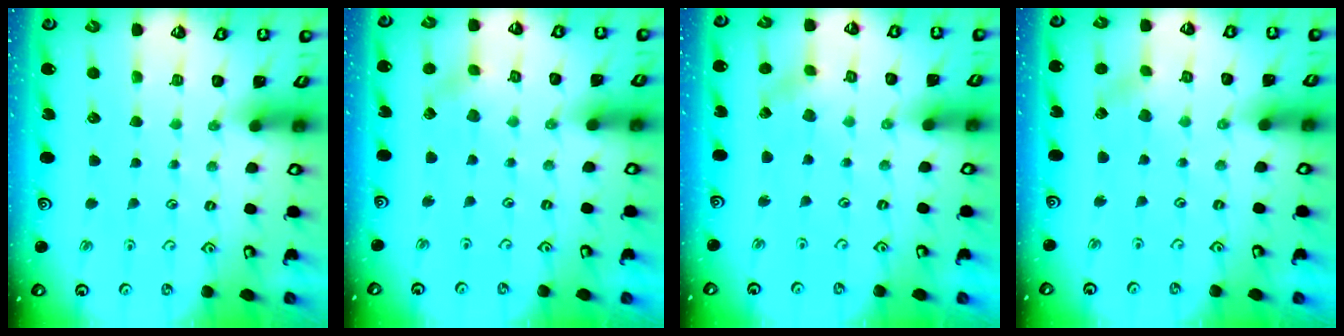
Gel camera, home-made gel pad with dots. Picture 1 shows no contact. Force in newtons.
{"total": 1.9, "press": 1.9, "slide": 0.2}
{"total": 2.1, "press": 2.1, "slide": 0.3}
{"total": 2.4, "press": 2.4, "slide": 0.3}